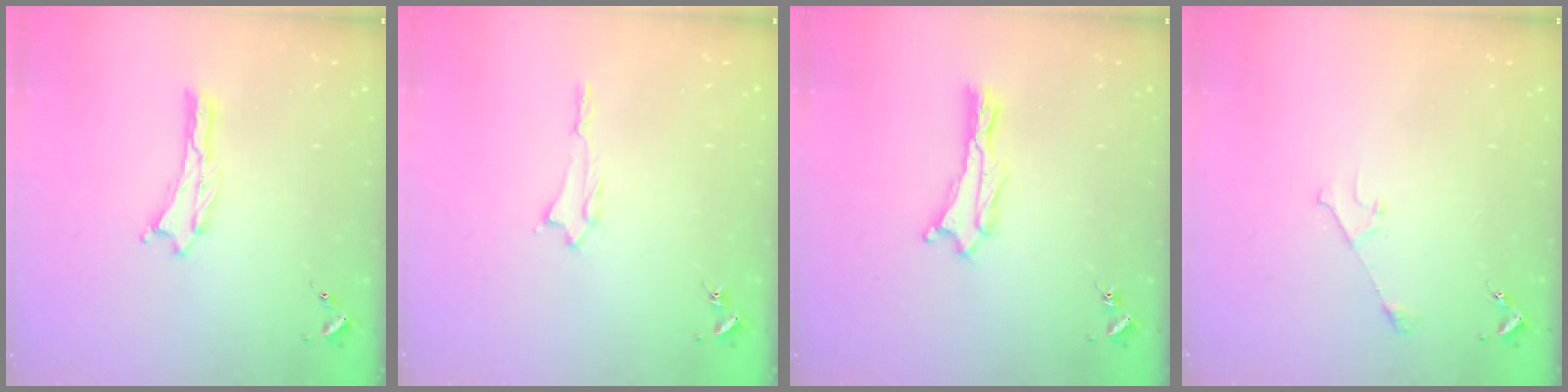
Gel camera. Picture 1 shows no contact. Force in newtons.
{"total": 1.2, "press": 1.2, "slide": 0.1}
{"total": 1.0, "press": 1.0, "slide": 0.1}
{"total": 3.2, "press": 3.2, "slide": 0.3}